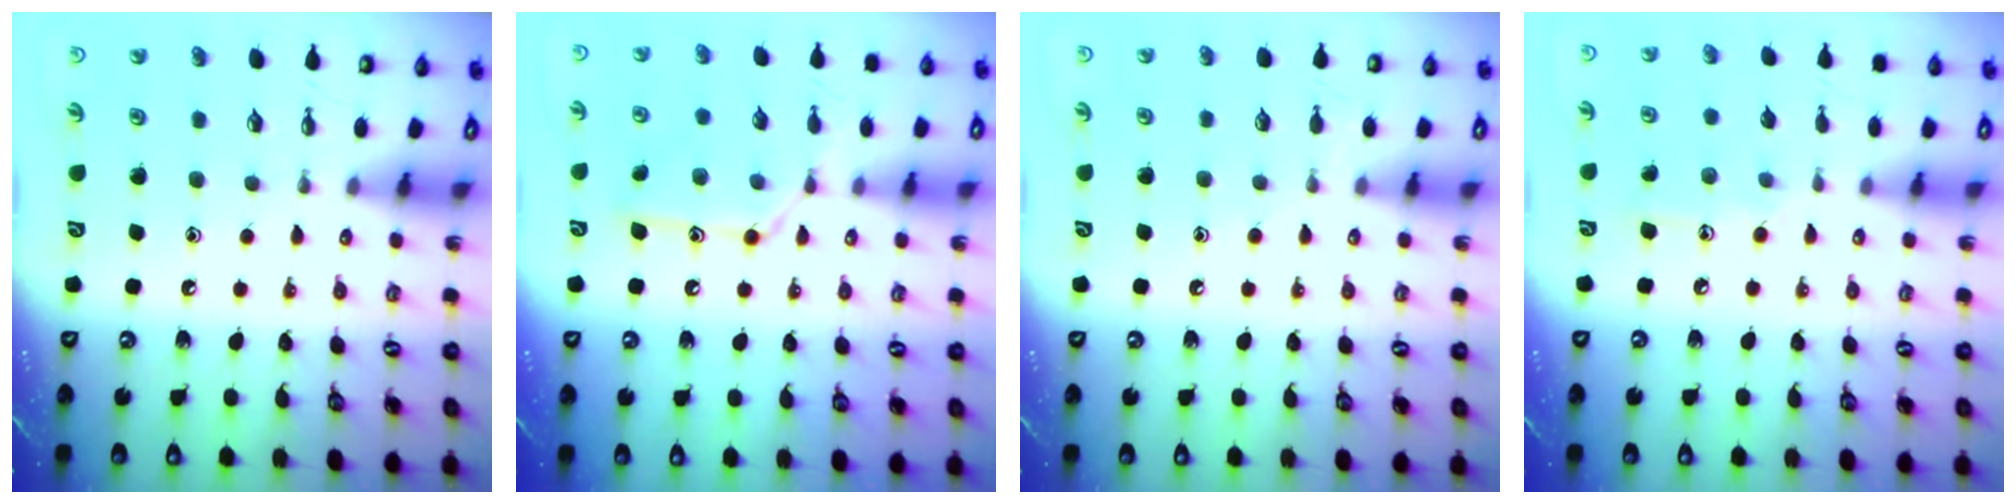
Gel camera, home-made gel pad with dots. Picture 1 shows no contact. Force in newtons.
{"total": 12.9, "press": 12.9, "slide": 0.7}
{"total": 4.6, "press": 4.6, "slide": 0.5}
{"total": 7.0, "press": 7.0, "slide": 0.6}